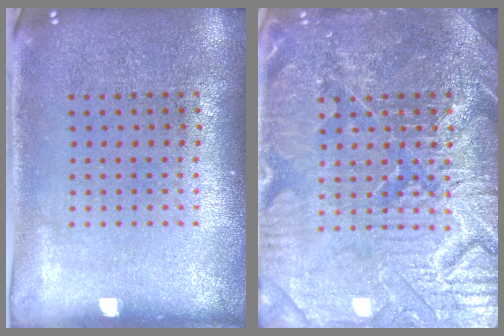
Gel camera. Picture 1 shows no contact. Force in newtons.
{"total": 5.0, "press": 4.9, "slide": 0.7}